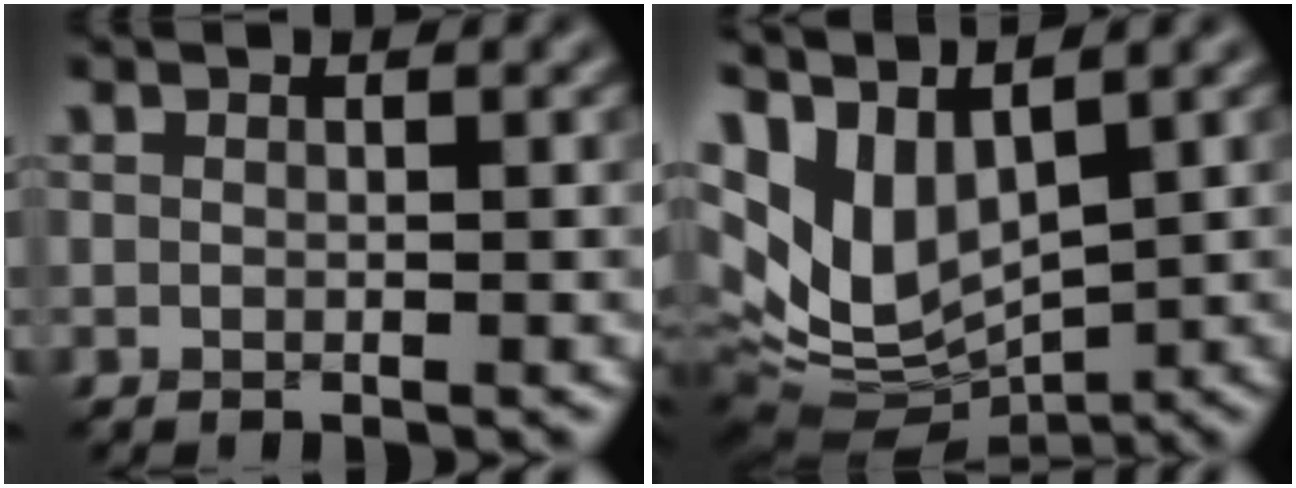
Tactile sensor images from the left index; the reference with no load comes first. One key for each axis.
{"total": 8.0, "fx": 2.5, "fy": 4.5, "fz": 6.1, "tx": -0.128, "ty": -0.011, "tz": 0.066}